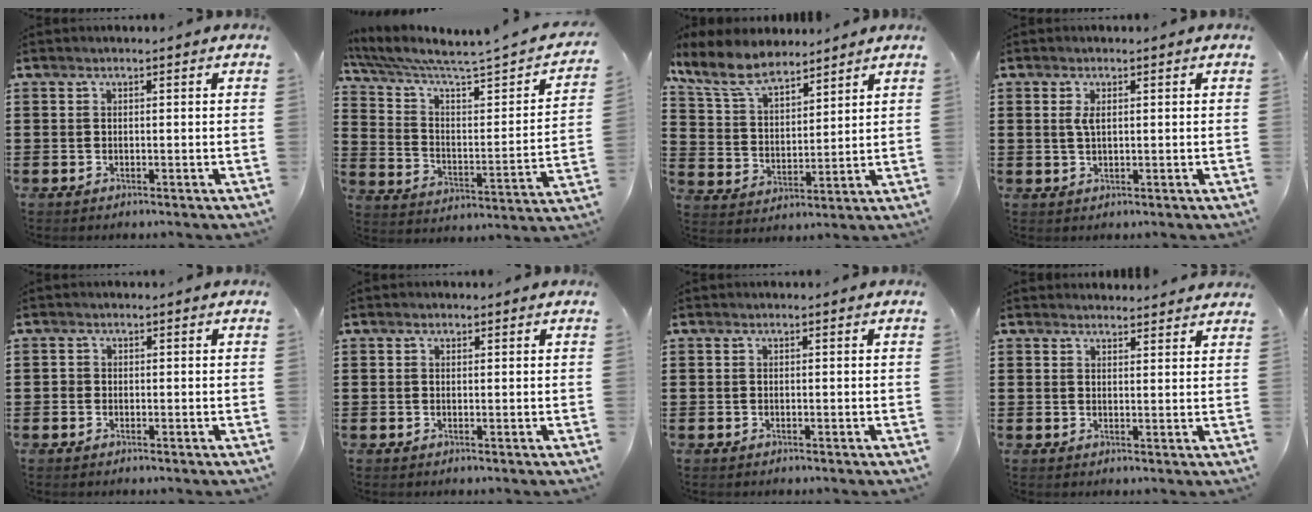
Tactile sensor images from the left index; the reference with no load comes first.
{"total": 4.3, "force": [3.4, 0.2, 2.7], "torque": [-0.072, -0.043, 0.048]}
{"total": 8.4, "force": [7.1, 2.9, 3.3], "torque": [-0.097, -0.015, 0.132]}
{"total": 2.1, "force": [0.6, 0.7, 1.8], "torque": [-0.046, 0.000, 0.008]}
{"total": 0.9, "force": [-0.3, 0.7, 0.3], "torque": [-0.008, 0.002, -0.006]}
{"total": 0.5, "force": [0.3, 0.4, 0.2], "torque": [-0.005, 0.004, 0.006]}
{"total": 0.0}
{"total": 2.3, "force": [2.2, 0.2, -0.1], "torque": [-0.005, -0.005, 0.044]}